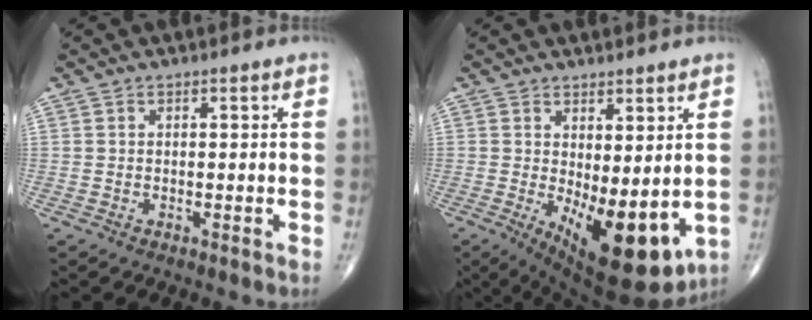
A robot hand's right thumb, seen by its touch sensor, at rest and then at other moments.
{"total": 13.6, "force": [-1.8, 5.5, 12.3], "torque": [-0.176, -0.030, -0.006]}